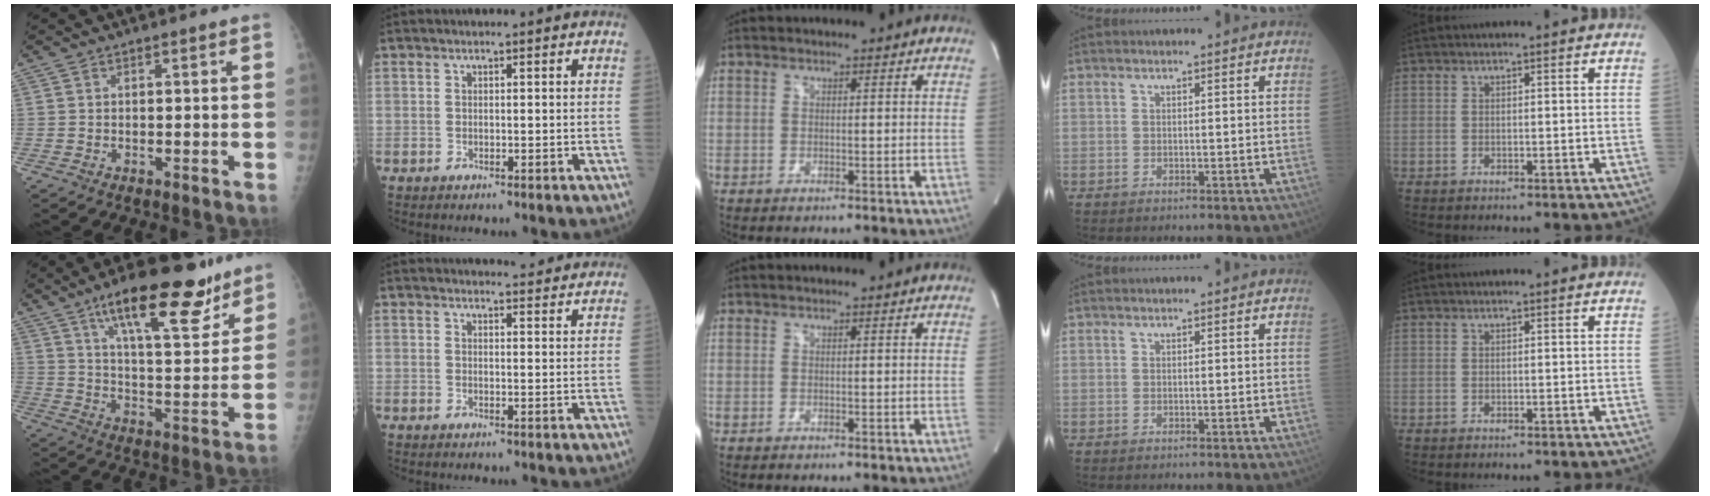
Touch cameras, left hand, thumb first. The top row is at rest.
{"thumb": {"total": 19.7, "force": [12.7, 6.2, 13.6], "torque": [-0.174, -0.058, 0.204]}, "index": {"total": 7.7, "force": [7.5, 0.8, 1.7], "torque": [-0.012, 0.004, 0.074]}}